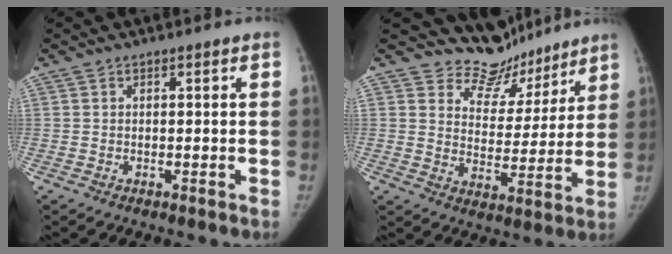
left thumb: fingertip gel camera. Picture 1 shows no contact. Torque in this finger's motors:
{"motor_torque": [-0.02, -0.14, -0.29, -0.48, -0.04]}